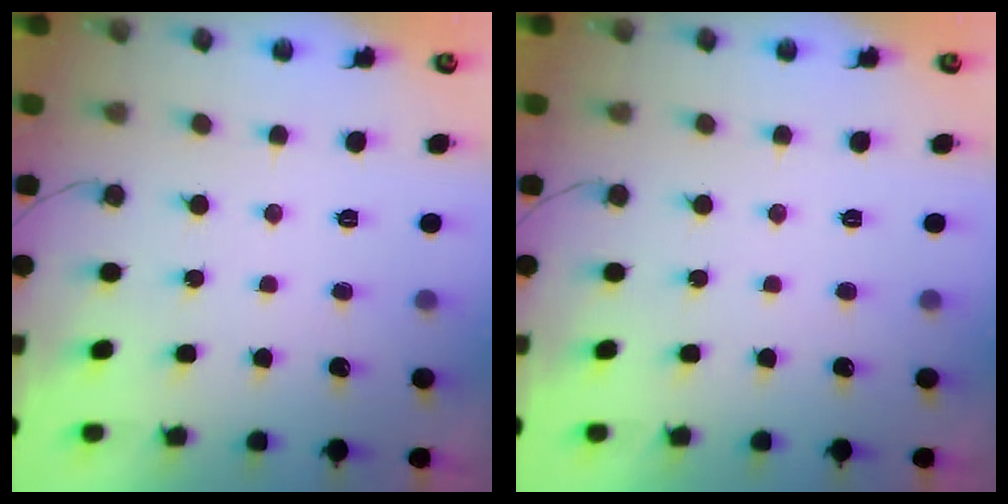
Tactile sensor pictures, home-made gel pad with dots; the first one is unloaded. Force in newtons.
{"total": 0.0}